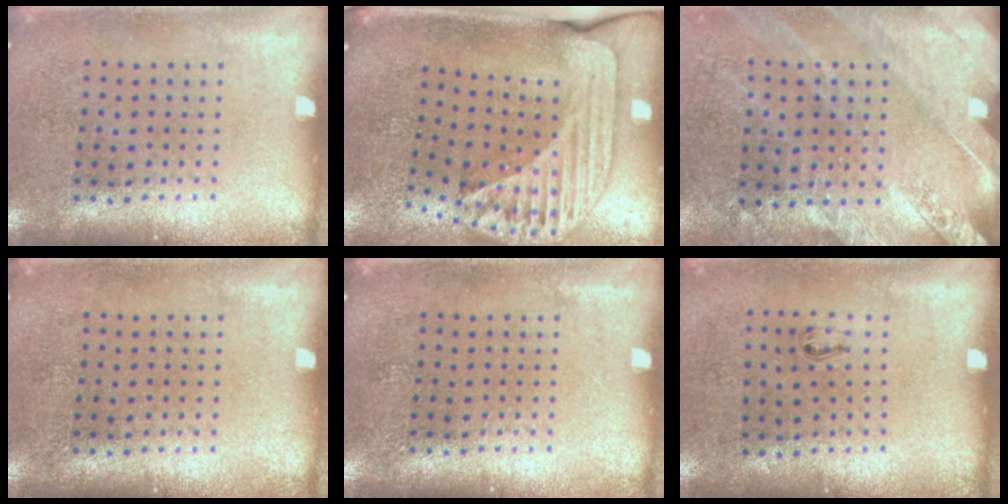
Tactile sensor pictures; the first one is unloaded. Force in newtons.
{"total": 2.7, "press": 1.8, "slide": 1.9}
{"total": 2.5, "press": 2.3, "slide": 0.8}
{"total": 0.0}
{"total": 0.0}
{"total": 0.5, "press": 0.3, "slide": 0.5}